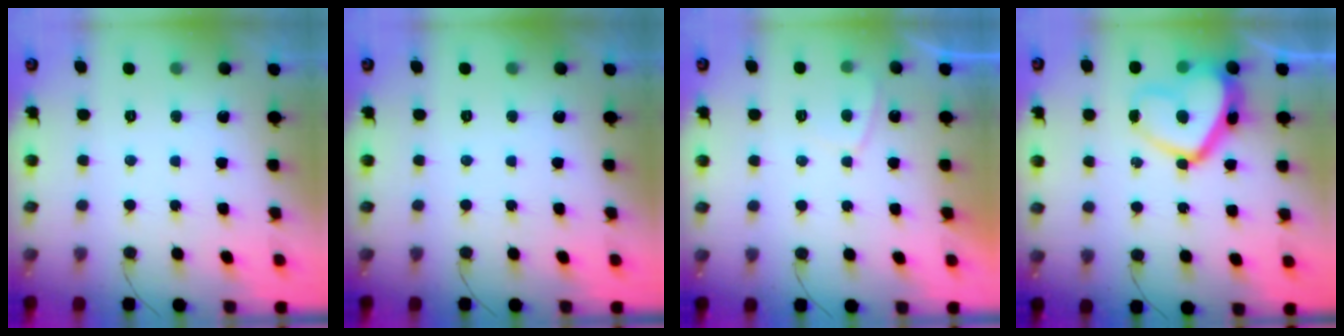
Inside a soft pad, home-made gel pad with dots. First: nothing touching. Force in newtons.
{"total": 0.0}
{"total": 2.7, "press": 2.6, "slide": 0.8}
{"total": 14.6, "press": 14.6, "slide": 1.3}